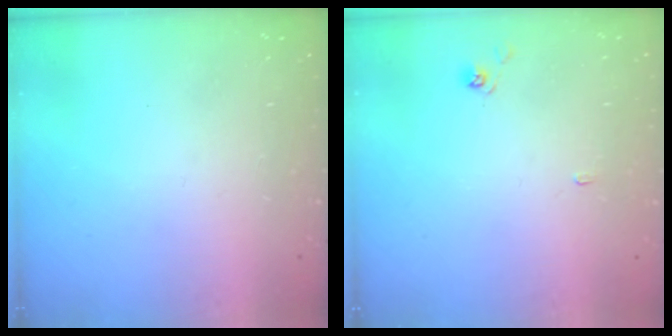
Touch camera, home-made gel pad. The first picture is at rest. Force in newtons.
{"total": 2.0, "press": 2.0, "slide": 0.2}